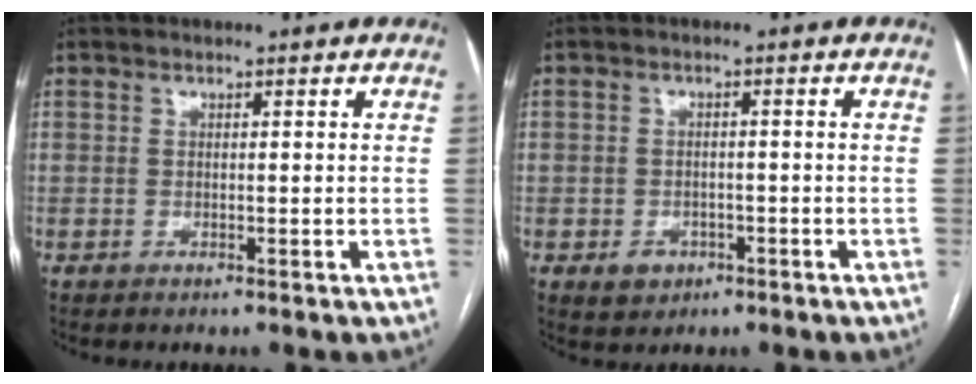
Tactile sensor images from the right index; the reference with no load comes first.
{"total": 3.2, "force": [-1.4, 2.7, 1.0], "torque": [-0.010, 0.007, -0.012]}